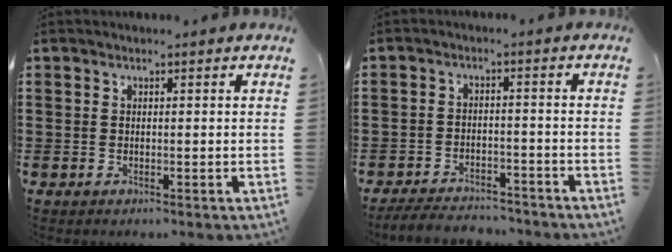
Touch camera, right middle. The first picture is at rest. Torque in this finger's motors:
{"motor_torque": [0.44, 0.42, 0.05, 0.07]}